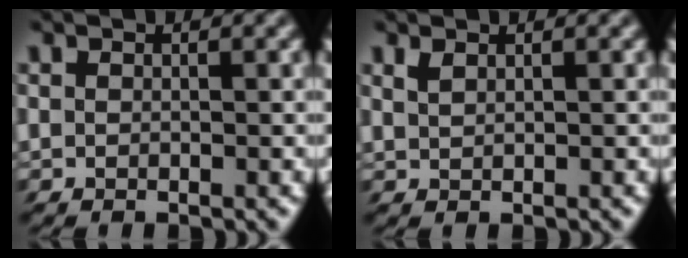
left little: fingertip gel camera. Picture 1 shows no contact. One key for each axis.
{"total": 0.6, "fx": 0.4, "fy": -0.2, "fz": 0.4, "tx": -0.008, "ty": -0.001, "tz": 0.009}